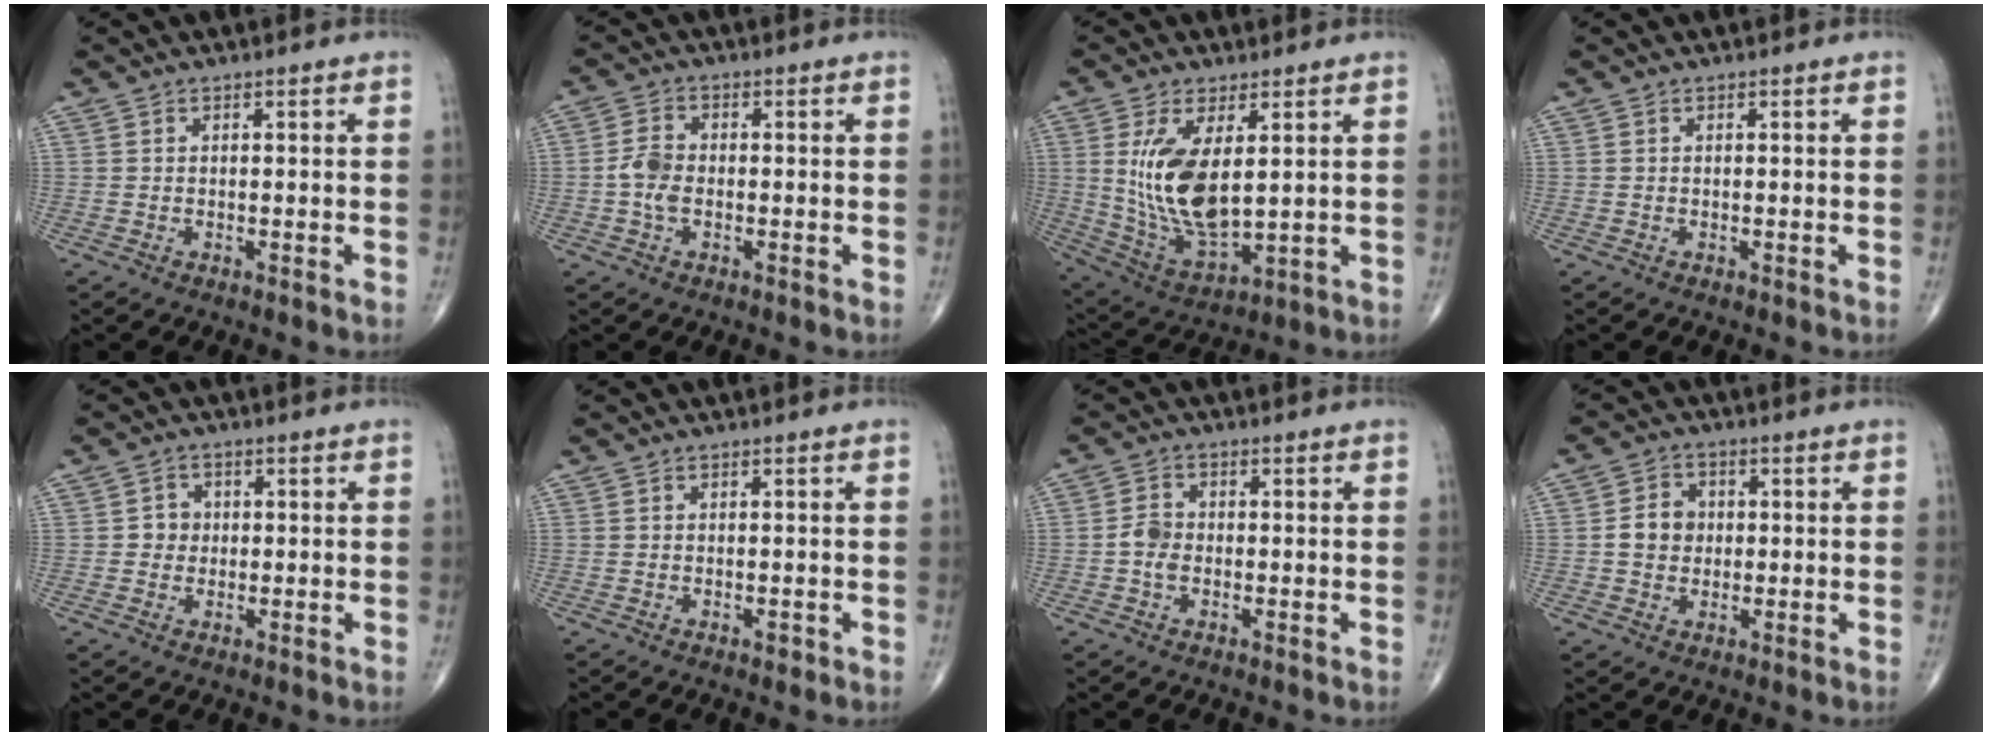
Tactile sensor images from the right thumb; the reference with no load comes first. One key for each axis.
{"total": 4.4, "fx": -0.8, "fy": 2.7, "fz": 3.4, "tx": -0.073, "ty": 0.010, "tz": -0.020}
{"total": 14.3, "fx": 2.6, "fy": 6.5, "fz": 12.4, "tx": -0.238, "ty": -0.025, "tz": 0.070}
{"total": 0.0}
{"total": 2.9, "fx": 0.0, "fy": 2.7, "fz": 1.0, "tx": 0.004, "ty": 0.007, "tz": -0.004}
{"total": 0.7, "fx": -0.4, "fy": 0.4, "fz": 0.5, "tx": -0.005, "ty": -0.001, "tz": -0.007}
{"total": 3.4, "fx": -0.7, "fy": 2.4, "fz": 2.3, "tx": -0.041, "ty": 0.010, "tz": -0.020}
{"total": 5.3, "fx": 0.1, "fy": 4.6, "fz": 2.8, "tx": -0.034, "ty": 0.011, "tz": -0.004}